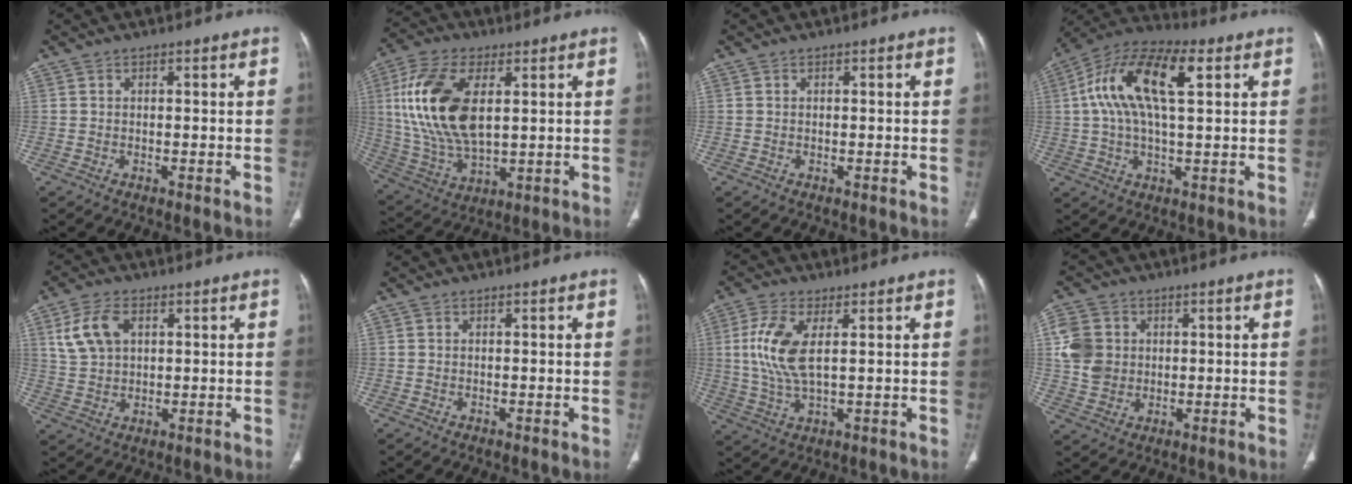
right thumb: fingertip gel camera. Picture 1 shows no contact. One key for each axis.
{"total": 18.7, "fx": 4.0, "fy": 9.8, "fz": 15.5, "tx": -0.317, "ty": -0.009, "tz": 0.081}
{"total": 0.0}
{"total": 16.5, "fx": 4.5, "fy": 7.0, "fz": 14.3, "tx": -0.272, "ty": 0.028, "tz": 0.072}
{"total": 7.7, "fx": 2.8, "fy": 4.9, "fz": 5.2, "tx": -0.101, "ty": 0.000, "tz": 0.059}
{"total": 0.0}
{"total": 9.4, "fx": 1.9, "fy": 3.8, "fz": 8.4, "tx": -0.198, "ty": -0.007, "tz": 0.041}
{"total": 8.2, "fx": 1.1, "fy": 7.2, "fz": 3.7, "tx": -0.058, "ty": 0.000, "tz": 0.021}